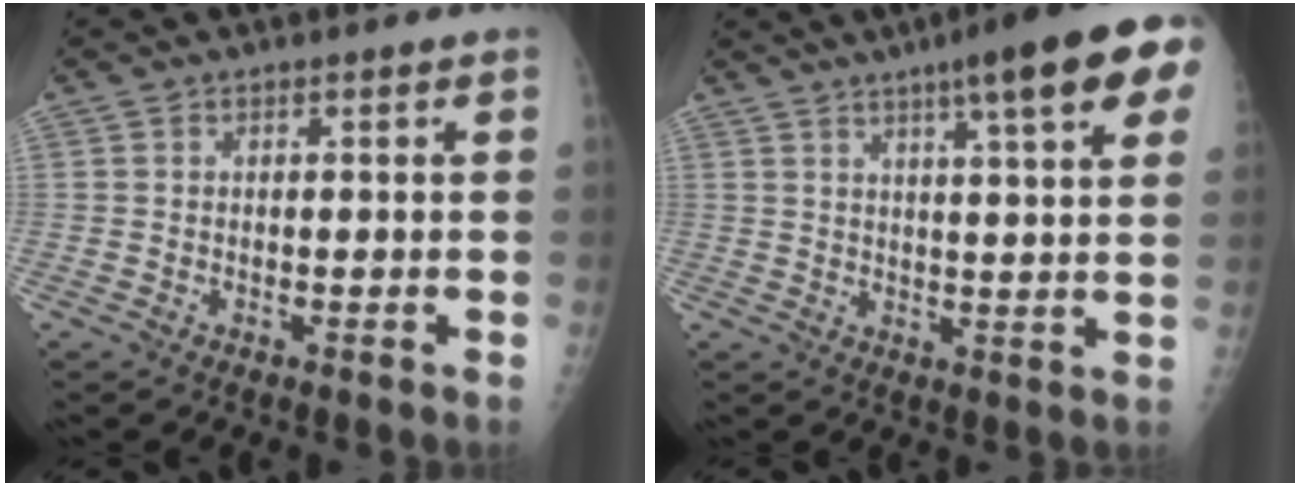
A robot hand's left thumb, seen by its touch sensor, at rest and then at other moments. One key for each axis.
{"total": 16.6, "fx": 8.7, "fy": 2.4, "fz": 13.9, "tx": -0.178, "ty": -0.011, "tz": 0.110}